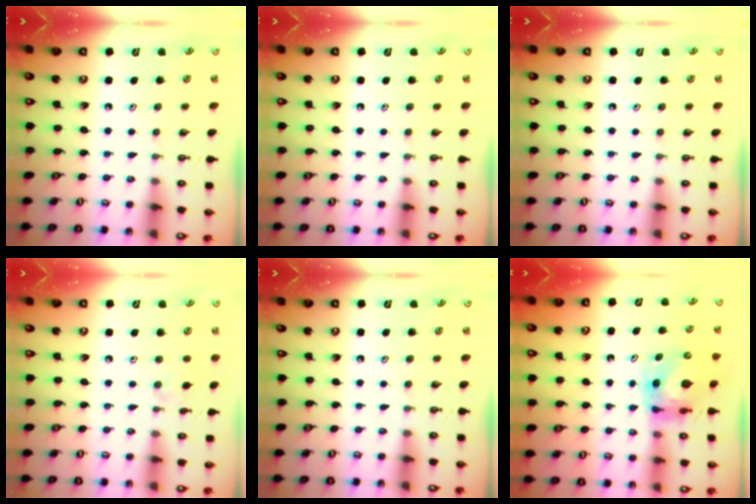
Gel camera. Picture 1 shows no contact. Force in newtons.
{"total": 0.0}
{"total": 0.0}
{"total": 3.4, "press": 3.4, "slide": 0.5}
{"total": 0.0}
{"total": 6.6, "press": 6.5, "slide": 0.8}